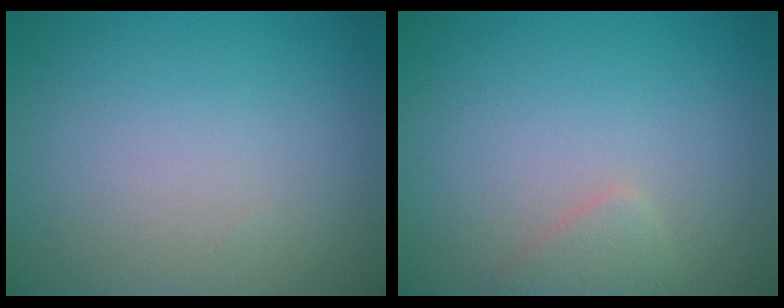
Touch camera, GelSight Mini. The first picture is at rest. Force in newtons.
{"total": 1.3, "press": 1.3, "slide": 0.1}